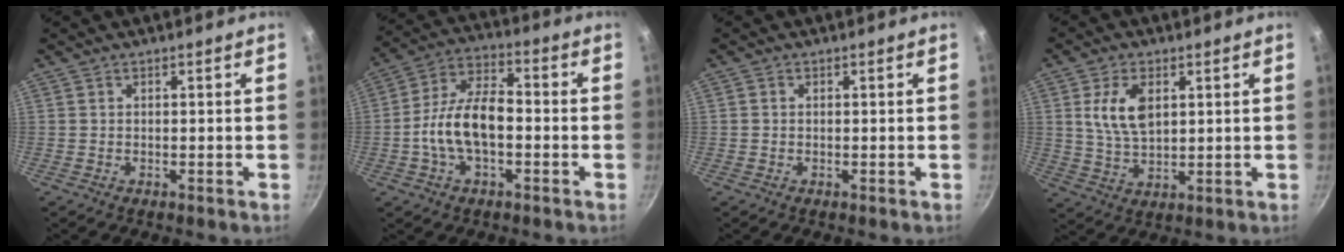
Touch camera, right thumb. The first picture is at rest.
{"total": 12.7, "force": [-2.3, 6.8, 10.5], "torque": [-0.176, 0.042, -0.054]}
{"total": 0.5, "force": [-0.1, 0.5, 0.2], "torque": [-0.002, 0.002, -0.003]}
{"total": 8.7, "force": [2.5, 5.1, 6.7], "torque": [-0.118, -0.014, 0.049]}